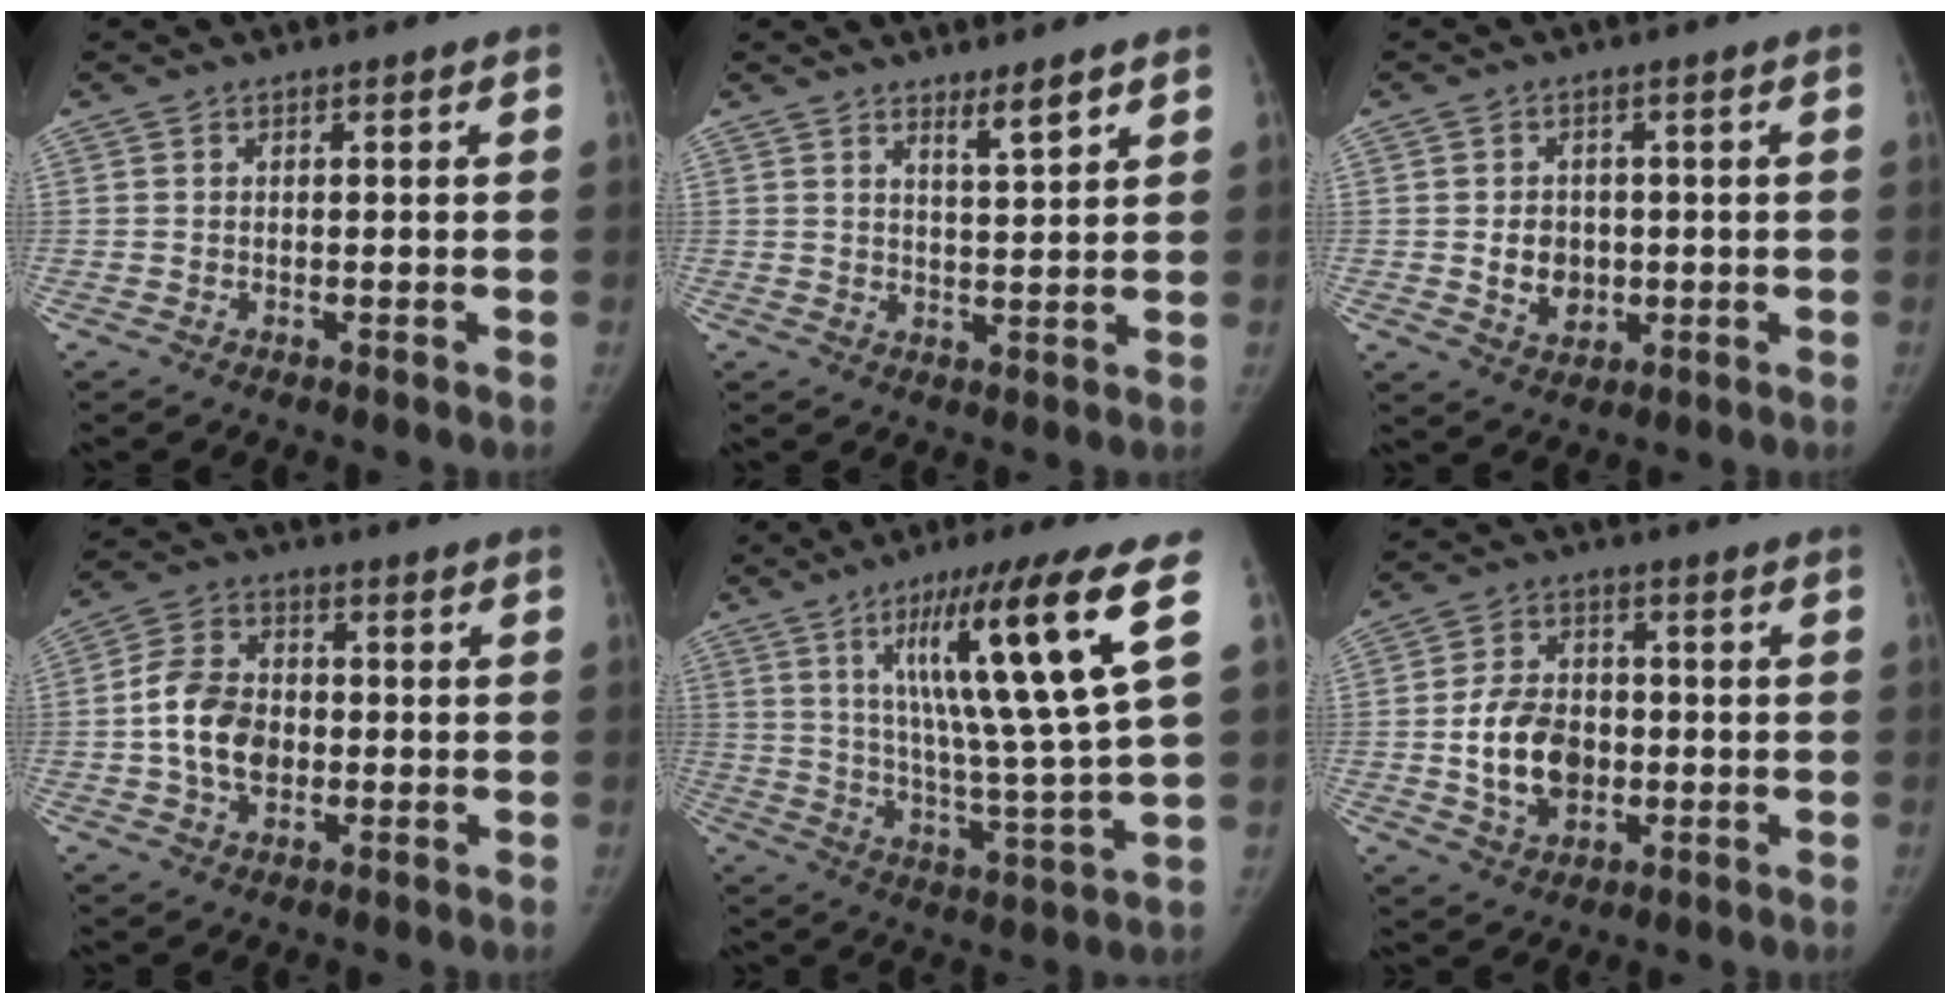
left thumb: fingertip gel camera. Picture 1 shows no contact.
{"total": 3.9, "force": [2.9, 0.3, 2.5], "torque": [-0.037, -0.030, 0.050]}
{"total": 5.8, "force": [-0.3, 4.8, 3.2], "torque": [-0.028, 0.000, 0.004]}
{"total": 10.1, "force": [-1.2, 7.2, 6.9], "torque": [-0.111, 0.018, -0.028]}
{"total": 20.1, "force": [8.1, 1.4, 18.3], "torque": [-0.297, -0.043, 0.129]}
{"total": 11.5, "force": [-1.5, 8.3, 7.8], "torque": [-0.112, 0.012, -0.023]}